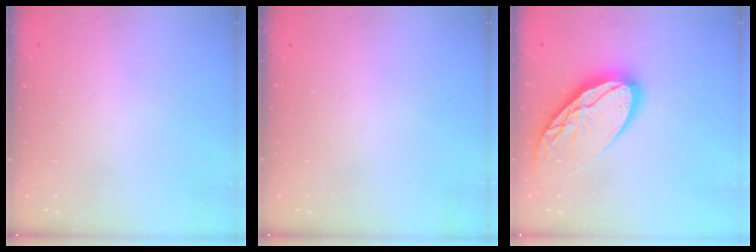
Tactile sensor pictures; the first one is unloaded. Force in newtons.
{"total": 0.0}
{"total": 17.0, "press": 16.9, "slide": 1.4}